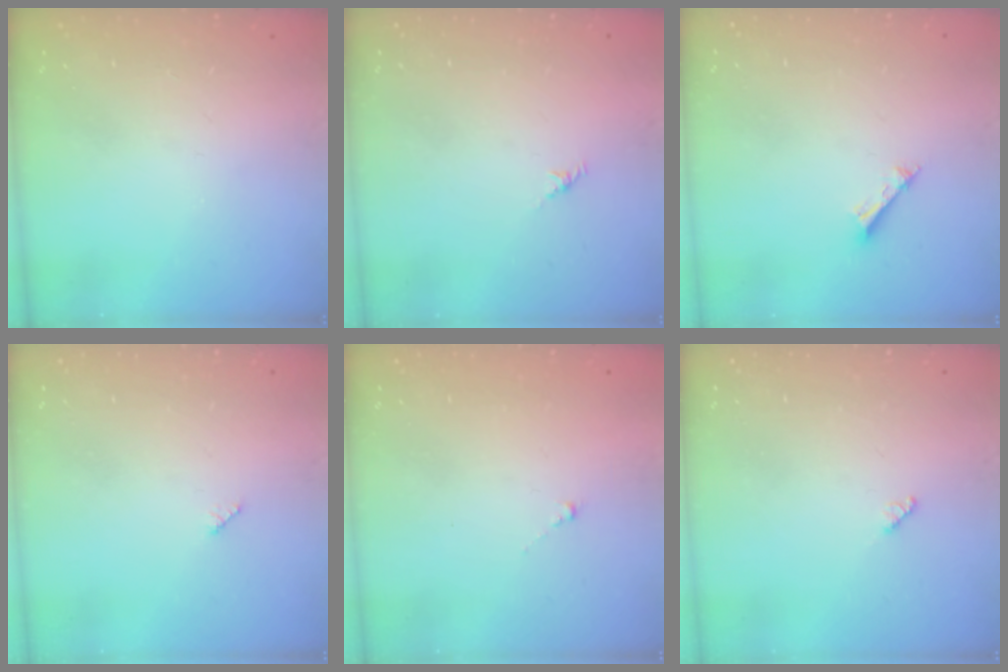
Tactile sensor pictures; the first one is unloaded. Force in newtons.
{"total": 2.1, "press": 2.0, "slide": 0.7}
{"total": 2.2, "press": 2.1, "slide": 0.4}
{"total": 2.9, "press": 2.9, "slide": 0.4}
{"total": 0.0}
{"total": 2.9, "press": 2.9, "slide": 0.3}